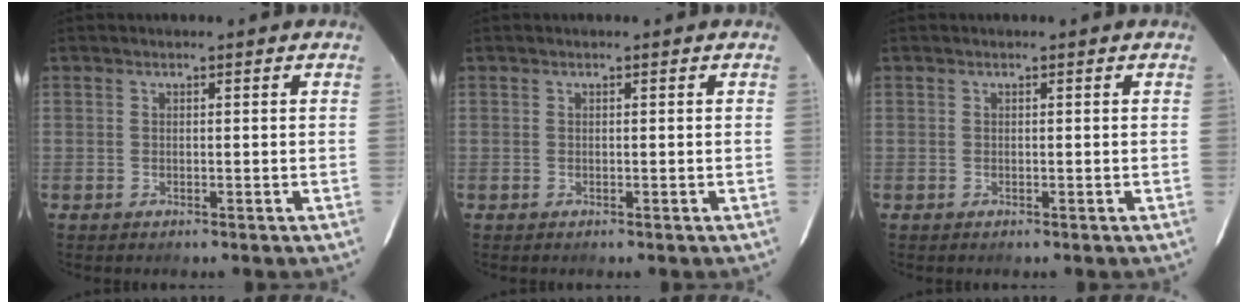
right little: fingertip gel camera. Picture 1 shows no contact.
{"total": 0.0}
{"total": 0.0}